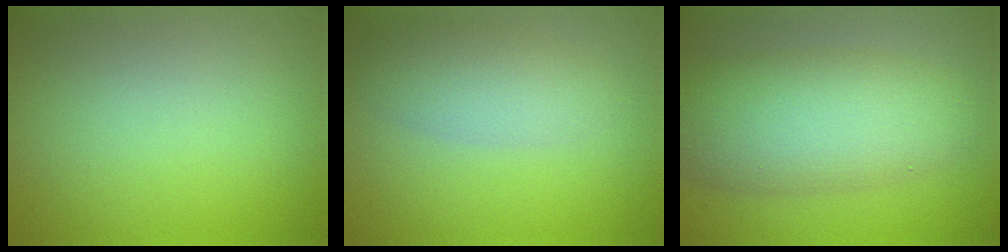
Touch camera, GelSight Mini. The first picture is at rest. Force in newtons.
{"total": 3.5, "press": 3.5, "slide": 0.1}
{"total": 7.8, "press": 7.8, "slide": 0.2}